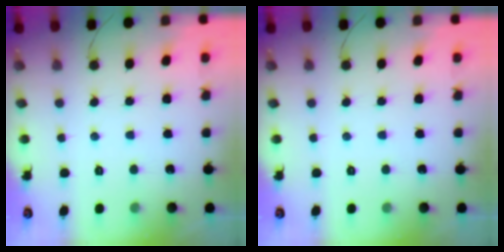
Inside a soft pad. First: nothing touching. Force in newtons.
{"total": 0.0}